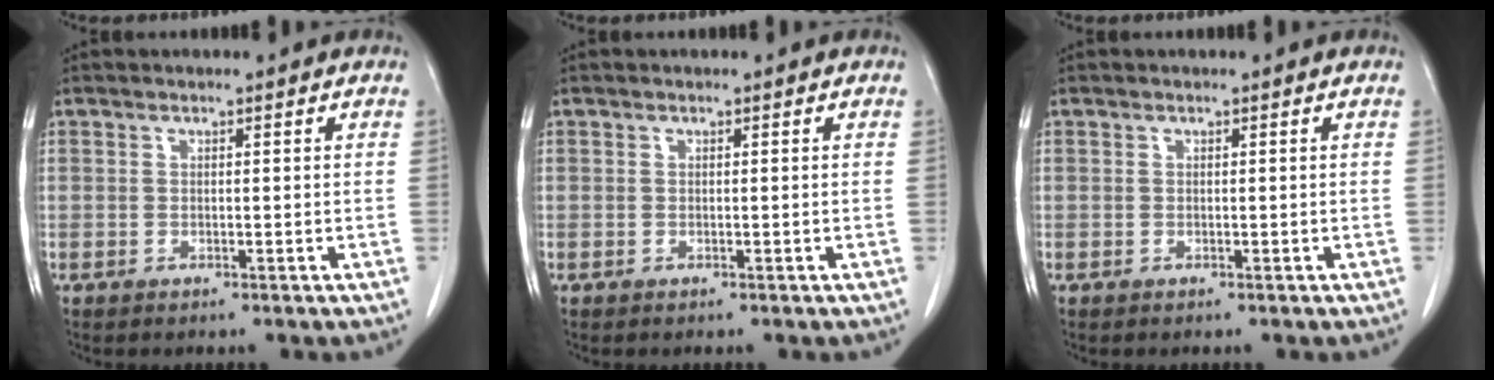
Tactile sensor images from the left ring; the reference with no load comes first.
{"total": 0.0}
{"total": 0.0}